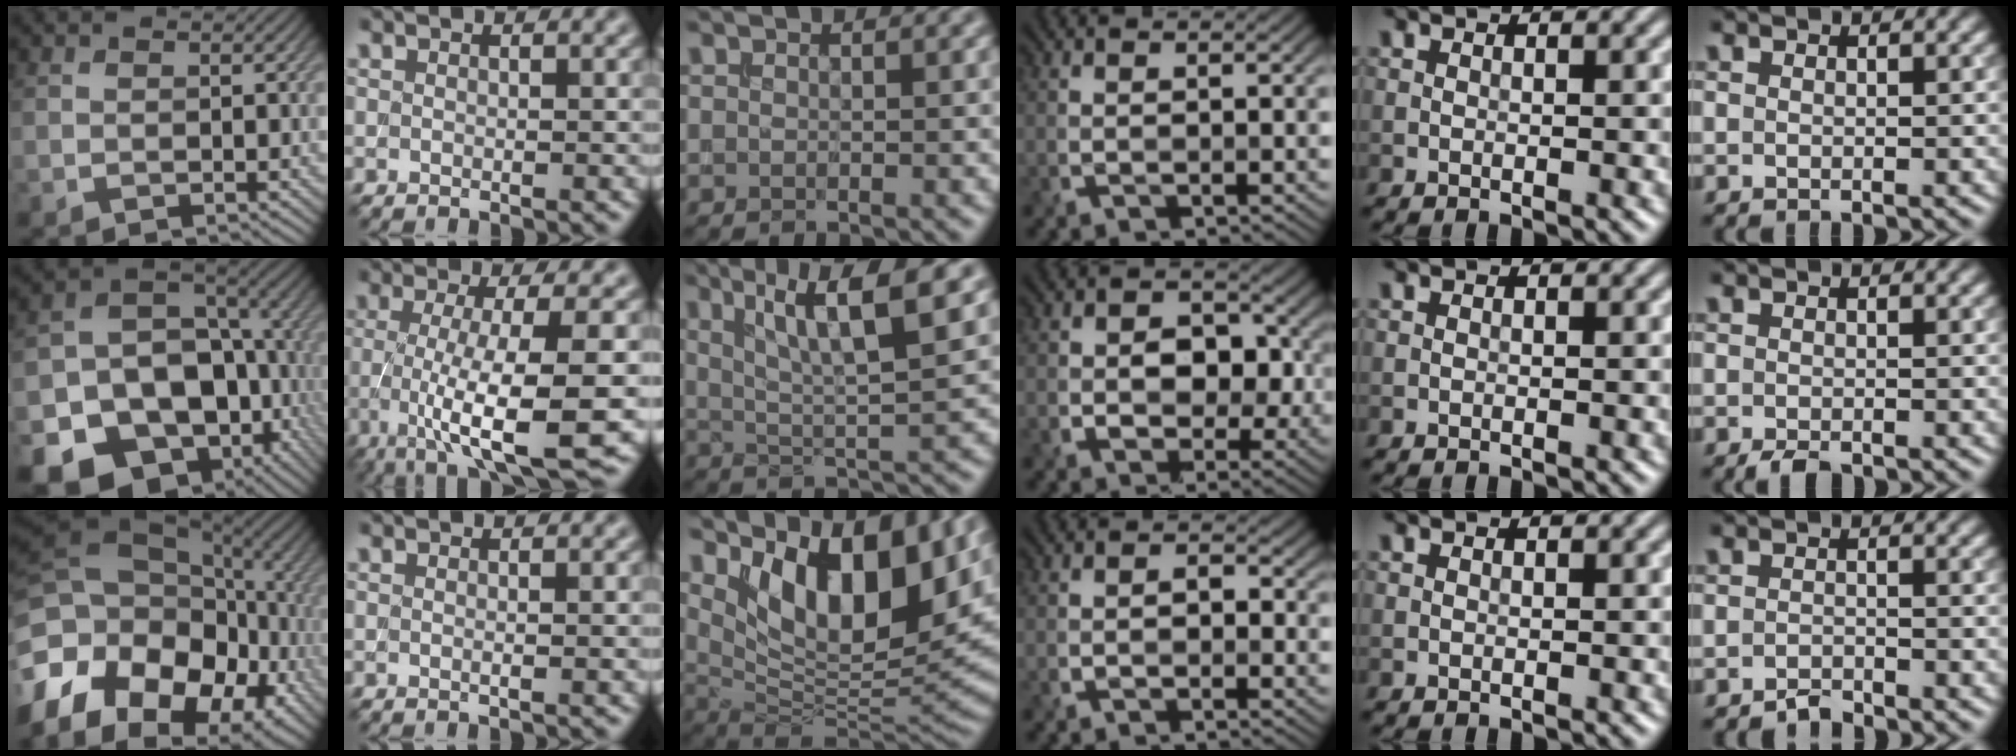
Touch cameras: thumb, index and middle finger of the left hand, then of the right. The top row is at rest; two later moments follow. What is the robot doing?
{"motion": "insert", "object": "backpack"}